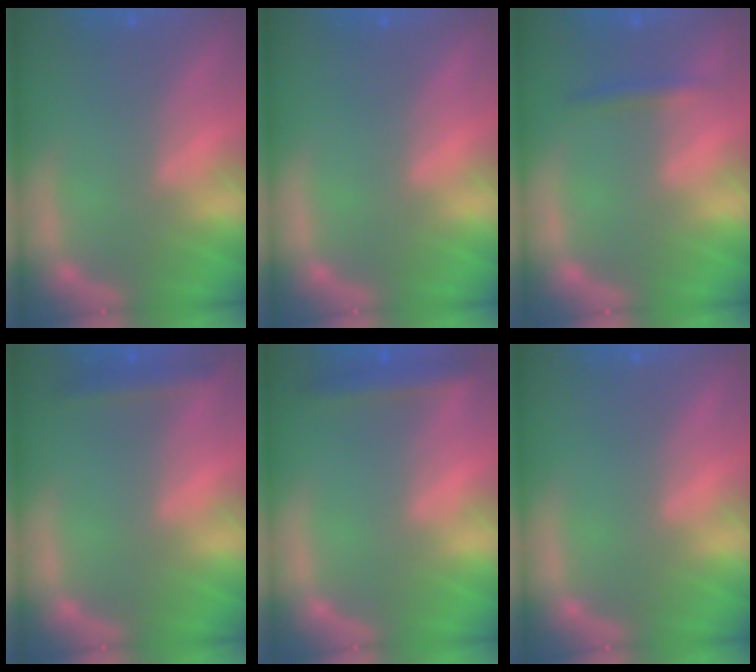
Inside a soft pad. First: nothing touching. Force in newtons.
{"total": 0.0}
{"total": 1.4}
{"total": 1.9}
{"total": 2.4}
{"total": 0.0}